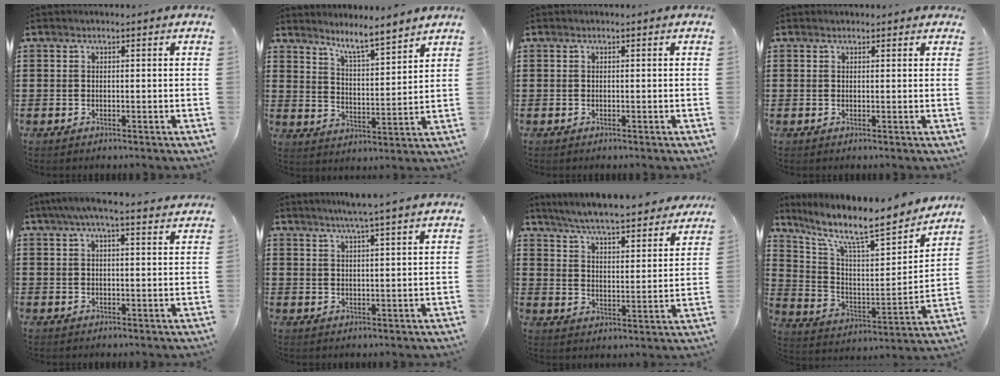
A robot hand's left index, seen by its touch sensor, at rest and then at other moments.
{"total": 6.1, "force": [5.6, -0.2, 2.5], "torque": [-0.061, -0.034, 0.094]}
{"total": 0.0}
{"total": 0.8, "force": [0.7, 0.4, 0.1], "torque": [-0.005, 0.002, 0.015]}
{"total": 4.7, "force": [3.5, 0.5, 3.0], "torque": [-0.066, -0.002, 0.063]}
{"total": 4.1, "force": [3.3, -0.9, 2.1], "torque": [-0.048, -0.010, 0.057]}
{"total": 6.3, "force": [6.1, 0.1, 1.6], "torque": [-0.058, -0.036, 0.106]}
{"total": 10.4, "force": [8.2, 2.2, 6.0], "torque": [-0.137, -0.060, 0.130]}